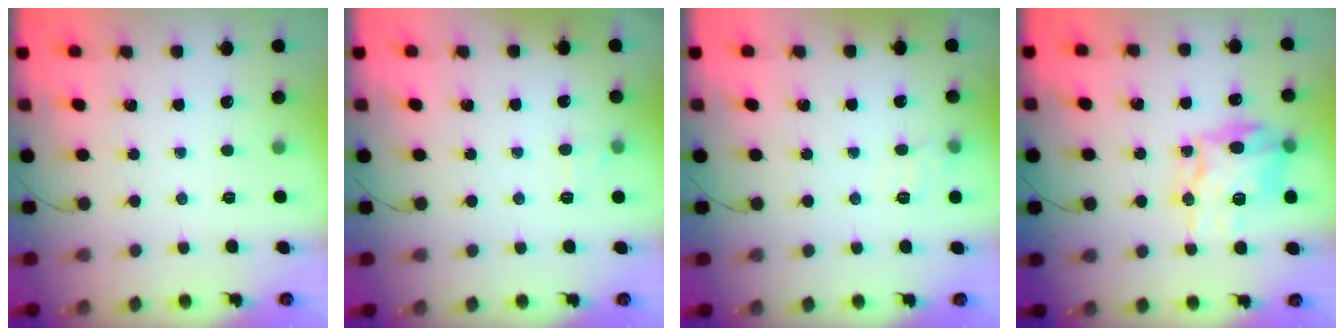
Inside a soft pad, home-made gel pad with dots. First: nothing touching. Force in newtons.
{"total": 5.1, "press": 4.8, "slide": 1.6}
{"total": 8.0, "press": 7.8, "slide": 1.6}
{"total": 17.5, "press": 17.5, "slide": 0.7}